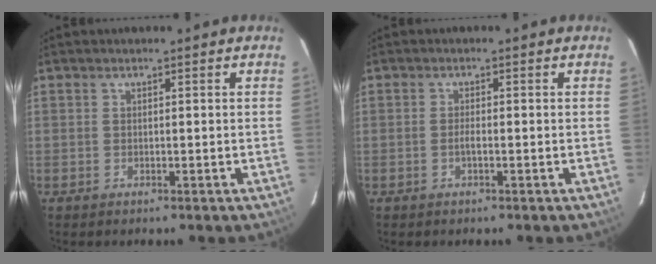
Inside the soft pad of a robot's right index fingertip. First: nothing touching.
{"total": 0.9, "force": [-0.4, 0.1, 0.8], "torque": [-0.018, 0.002, -0.009]}